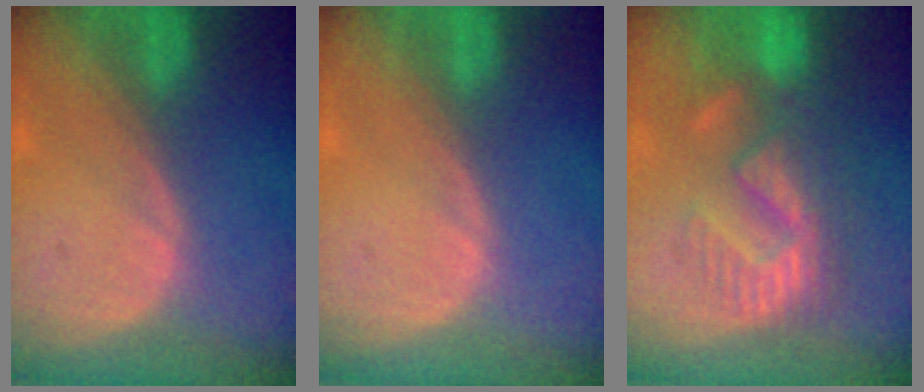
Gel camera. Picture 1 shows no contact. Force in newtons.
{"total": 0.0}
{"total": 9.4, "press": 9.0, "slide": 2.7}